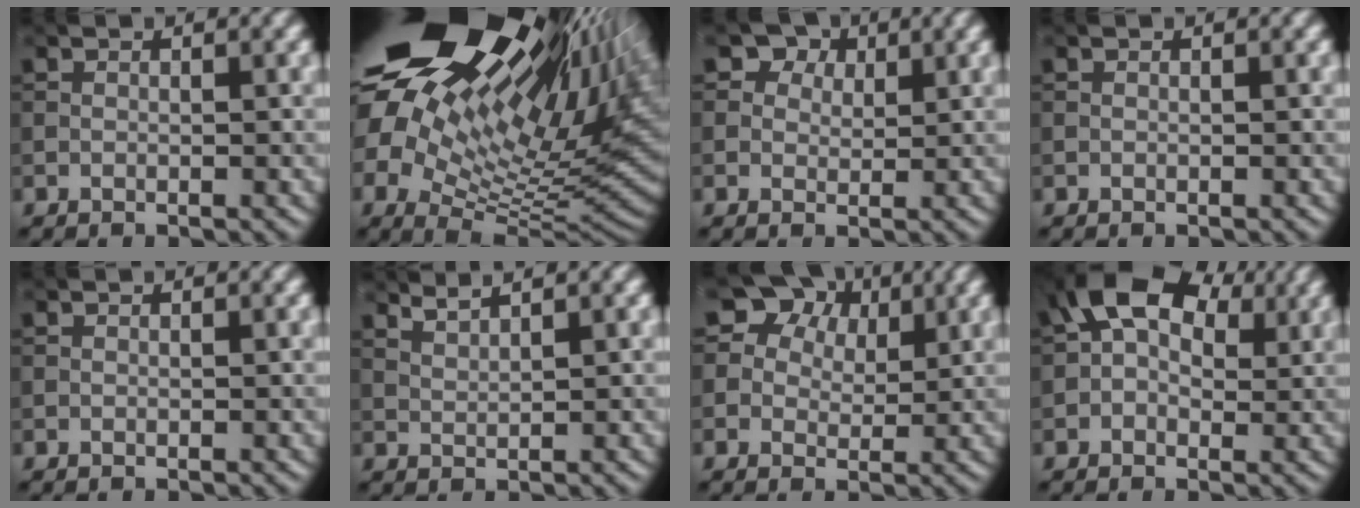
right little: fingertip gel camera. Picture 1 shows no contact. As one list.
[{"total": 22.3, "force": [9.6, 11.9, 16.2], "torque": [-0.293, 0.018, 0.190]}, {"total": 3.6, "force": [2.1, 2.5, 1.4], "torque": [-0.032, -0.011, 0.029]}, {"total": 0.0}, {"total": 0.0}, {"total": 2.1, "force": [1.8, 0.3, 0.9], "torque": [-0.014, 0.002, 0.034]}, {"total": 10.1, "force": [5.5, 7.2, 4.4], "torque": [-0.072, 0.032, 0.069]}, {"total": 8.8, "force": [3.0, 5.6, 6.1], "torque": [-0.102, 0.027, 0.027]}]